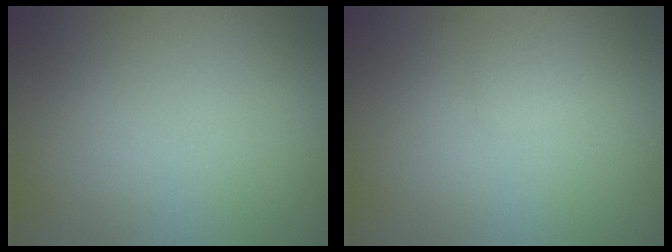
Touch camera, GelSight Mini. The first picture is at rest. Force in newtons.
{"total": 0.8, "press": 0.8, "slide": 0.1}